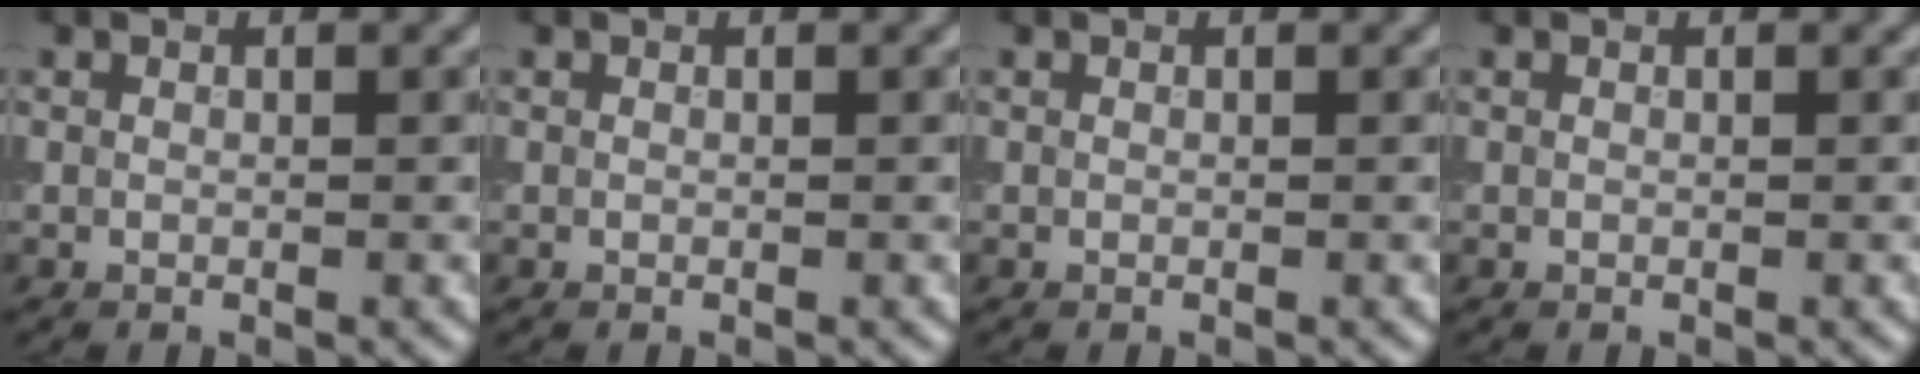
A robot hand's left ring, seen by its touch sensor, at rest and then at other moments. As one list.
[{"total": 0.0}, {"total": 0.0}, {"total": 0.0}]